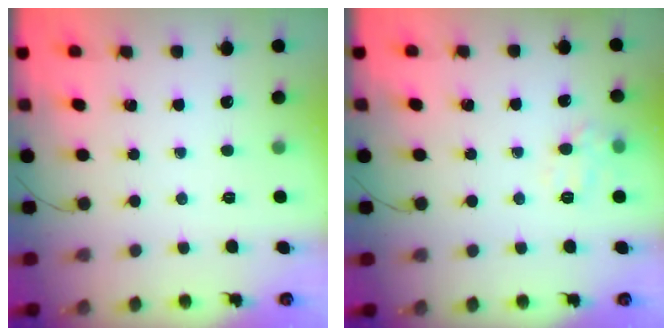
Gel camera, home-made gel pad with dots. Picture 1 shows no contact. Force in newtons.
{"total": 7.3, "press": 7.2, "slide": 0.8}